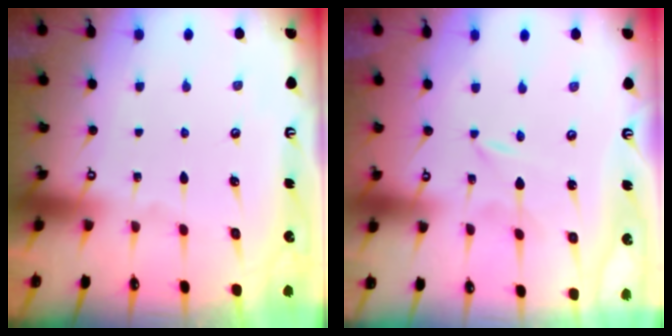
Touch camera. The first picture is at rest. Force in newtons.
{"total": 0.0}